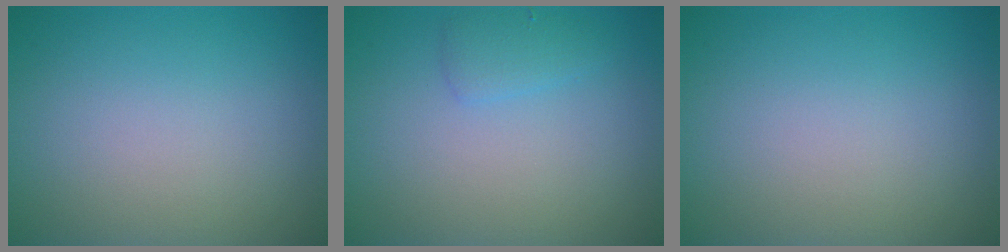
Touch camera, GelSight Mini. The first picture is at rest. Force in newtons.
{"total": 1.4, "press": 1.4, "slide": 0.1}
{"total": 0.0}